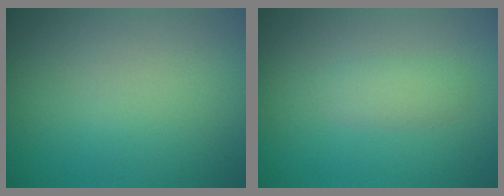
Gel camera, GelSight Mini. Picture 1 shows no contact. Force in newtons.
{"total": 1.5, "press": 1.5, "slide": 0.0}